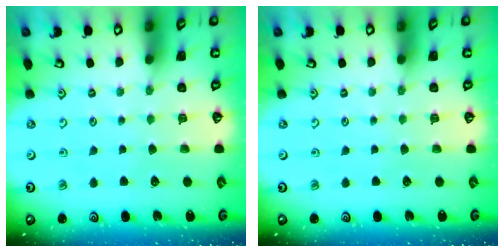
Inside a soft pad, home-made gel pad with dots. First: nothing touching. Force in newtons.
{"total": 0.0}